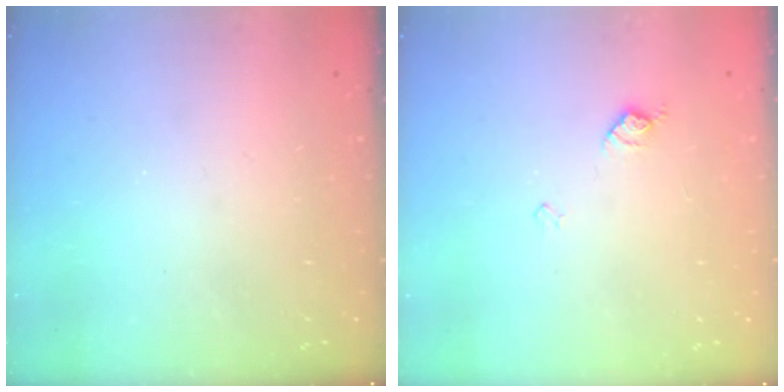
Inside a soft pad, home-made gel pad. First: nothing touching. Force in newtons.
{"total": 6.8, "press": 6.8, "slide": 0.8}